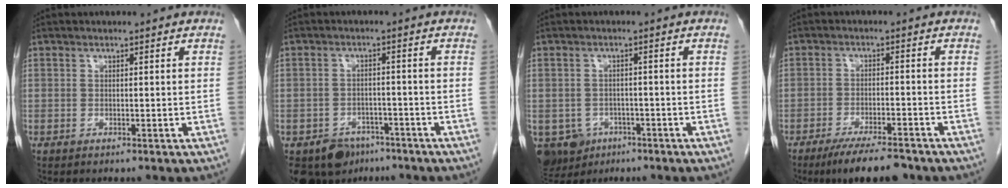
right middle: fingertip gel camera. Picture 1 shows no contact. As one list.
[{"total": 7.7, "force": [-5.3, 5.3, 2.0], "torque": [-0.036, 0.002, -0.077]}, {"total": 7.3, "force": [-4.0, 5.8, 1.7], "torque": [-0.040, 0.003, -0.055]}, {"total": 8.2, "force": [-6.6, 1.8, 4.6], "torque": [-0.068, -0.013, -0.106]}]